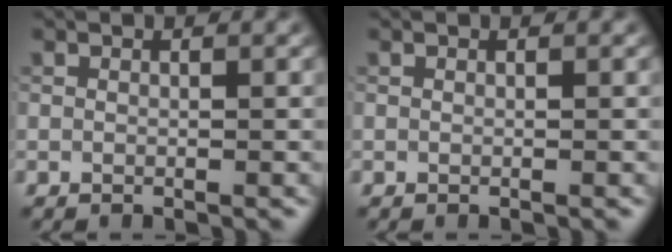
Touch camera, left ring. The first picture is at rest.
{"total": 0.0}